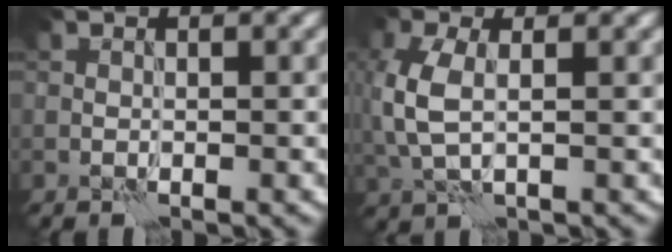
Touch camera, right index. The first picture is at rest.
{"total": 4.5, "force": [0.3, 2.4, 3.9], "torque": [-0.111, 0.002, 0.005]}